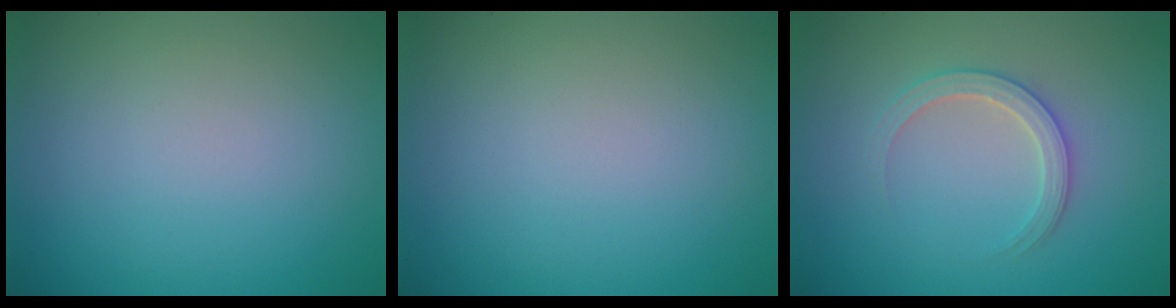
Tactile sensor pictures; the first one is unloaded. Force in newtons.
{"total": 0.0}
{"total": 2.5, "press": 2.5, "slide": 0.3}